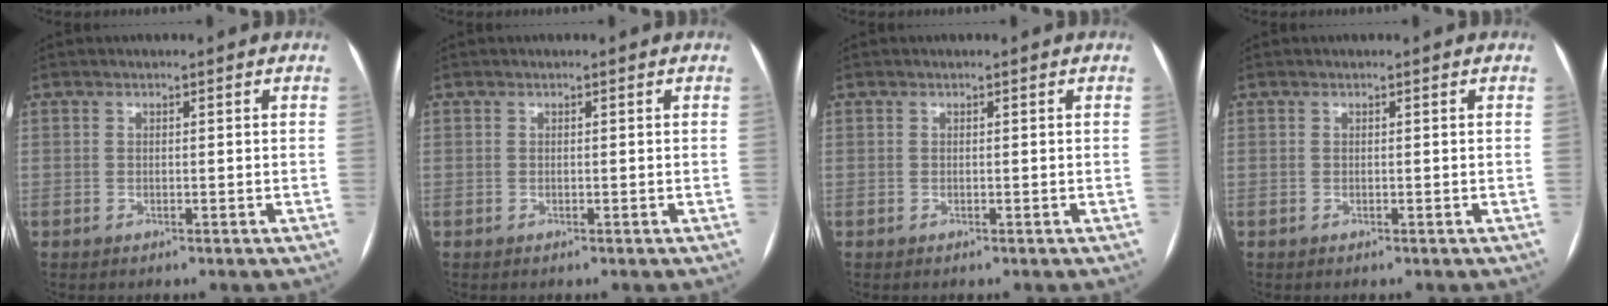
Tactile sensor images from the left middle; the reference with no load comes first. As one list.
[{"total": 0.0}, {"total": 0.0}, {"total": 0.0}]